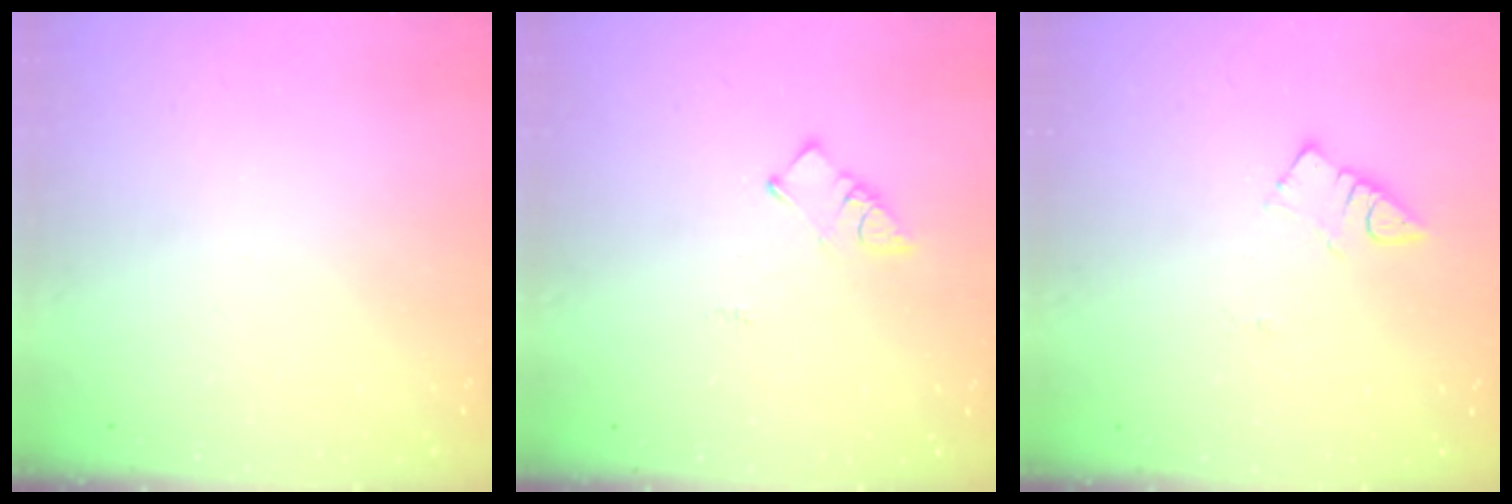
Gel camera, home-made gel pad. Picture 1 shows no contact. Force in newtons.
{"total": 3.6, "press": 3.5, "slide": 0.4}
{"total": 2.8, "press": 2.7, "slide": 0.3}